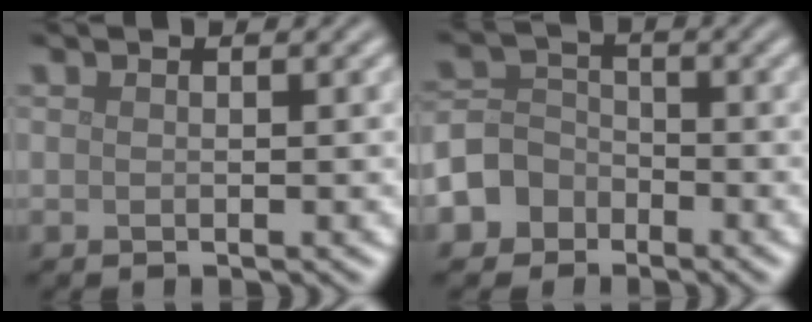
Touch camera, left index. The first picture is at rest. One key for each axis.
{"total": 4.4, "fx": -2.6, "fy": 3.5, "fz": 0.9, "tx": 0.003, "ty": 0.003, "tz": -0.064}